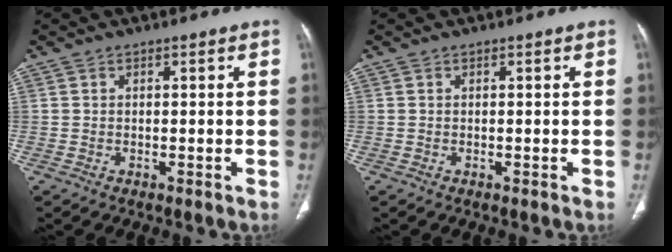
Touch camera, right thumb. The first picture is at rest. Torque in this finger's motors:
{"motor_torque": [0.00, 0.00, -0.05, 0.05, 0.00]}